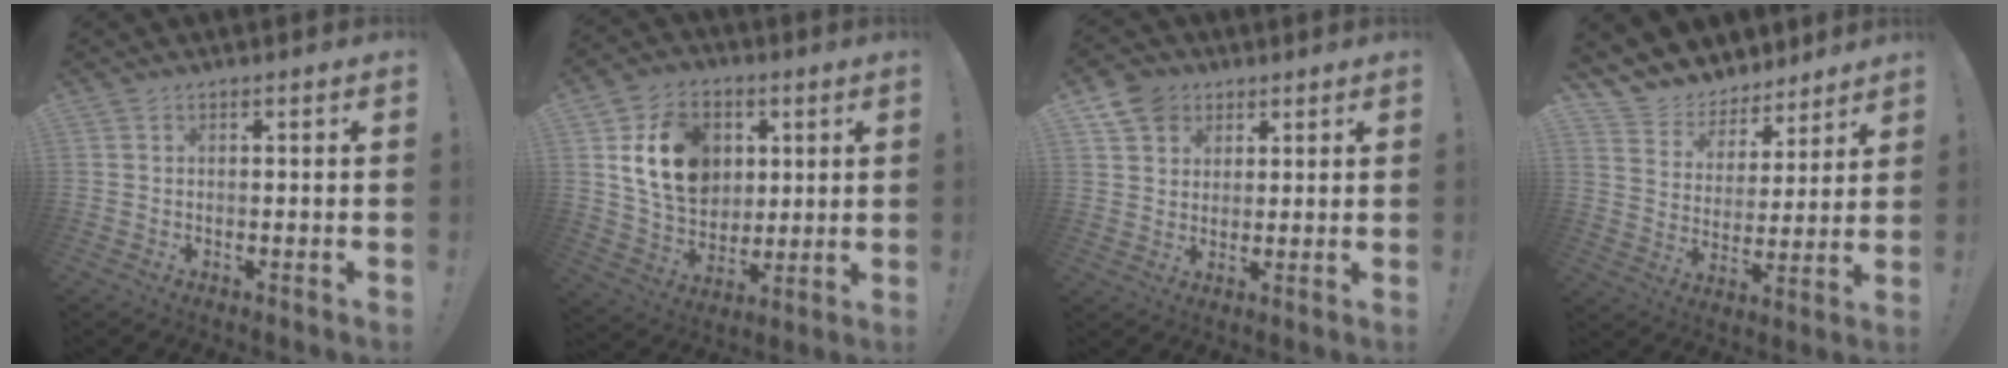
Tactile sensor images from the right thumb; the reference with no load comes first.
{"total": 17.5, "force": [5.1, 13.5, 9.9], "torque": [-0.167, -0.016, 0.103]}
{"total": 7.8, "force": [4.4, 6.2, 2.0], "torque": [-0.032, -0.021, 0.087]}
{"total": 8.5, "force": [6.9, 5.0, 0.4], "torque": [-0.020, -0.068, 0.132]}